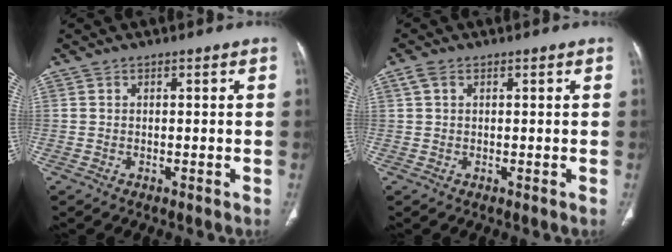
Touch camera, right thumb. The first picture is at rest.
{"total": 1.8, "force": [0.8, 1.0, 1.3], "torque": [-0.034, 0.013, 0.020]}